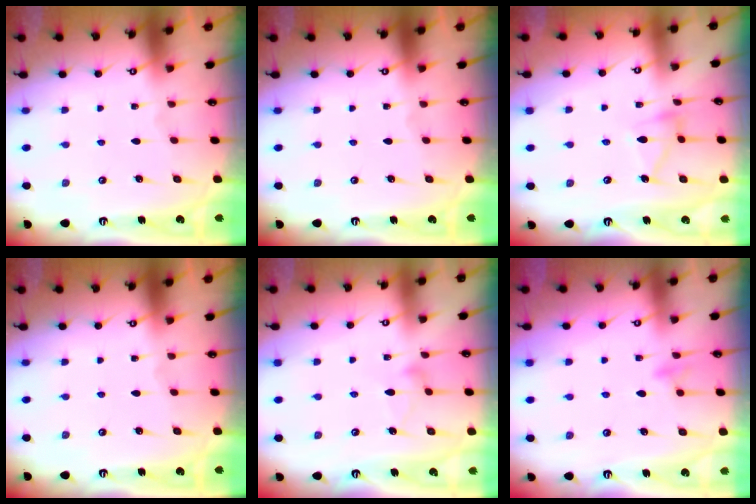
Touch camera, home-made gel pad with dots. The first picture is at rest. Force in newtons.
{"total": 0.0}
{"total": 9.2, "press": 9.2, "slide": 0.6}
{"total": 0.0}
{"total": 8.7, "press": 8.7, "slide": 0.4}
{"total": 6.9, "press": 6.9, "slide": 0.5}